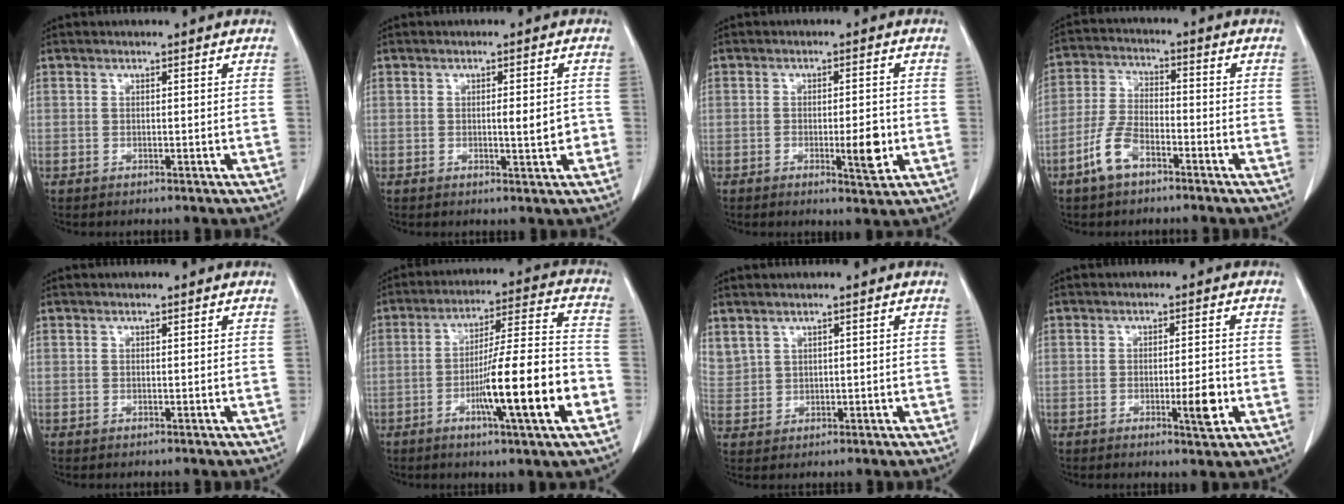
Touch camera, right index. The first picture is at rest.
{"total": 3.0, "force": [-0.4, 0.7, 2.9], "torque": [-0.042, 0.000, -0.004]}
{"total": 5.7, "force": [-1.4, 1.1, 5.4], "torque": [-0.080, -0.006, -0.017]}
{"total": 6.8, "force": [-4.1, 3.0, 4.6], "torque": [-0.108, 0.005, -0.083]}
{"total": 0.0}
{"total": 15.8, "force": [-5.4, 0.3, 14.8], "torque": [-0.239, -0.001, -0.085]}
{"total": 3.8, "force": [2.7, 2.4, 1.1], "torque": [-0.030, 0.013, 0.071]}
{"total": 4.4, "force": [-1.4, 0.7, 4.2], "torque": [-0.063, -0.004, -0.018]}